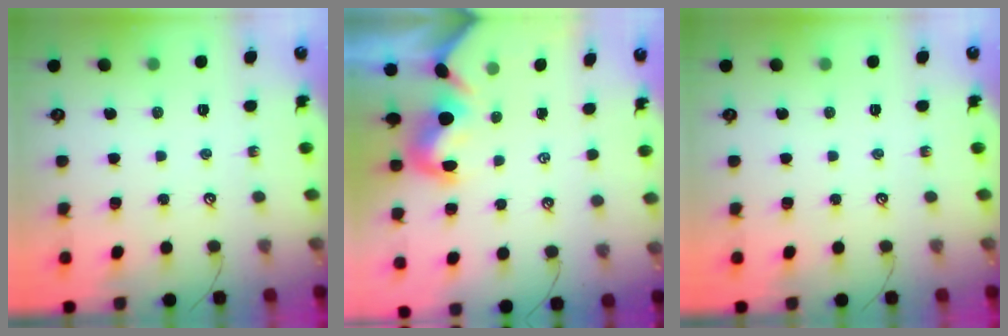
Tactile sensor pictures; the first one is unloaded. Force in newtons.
{"total": 2.1, "press": 1.9, "slide": 1.0}
{"total": 0.0}